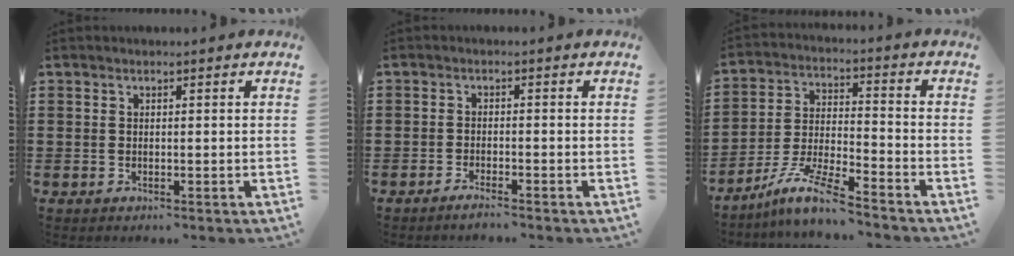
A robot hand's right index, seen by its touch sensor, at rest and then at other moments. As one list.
[{"total": 1.5, "force": [-1.4, -0.2, 0.5], "torque": [-0.011, -0.004, -0.026]}, {"total": 8.8, "force": [-7.4, 0.3, 4.8], "torque": [-0.106, -0.002, -0.147]}]